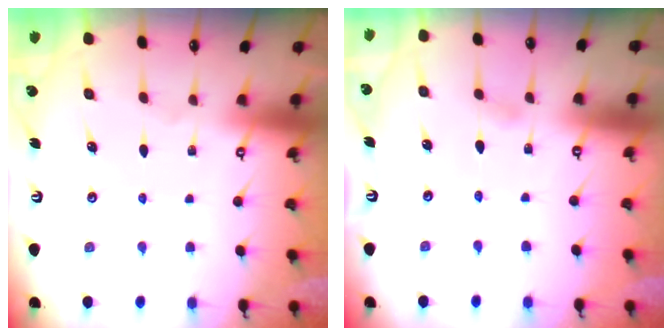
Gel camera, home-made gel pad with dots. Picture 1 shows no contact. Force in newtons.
{"total": 2.3, "press": 2.3, "slide": 0.3}